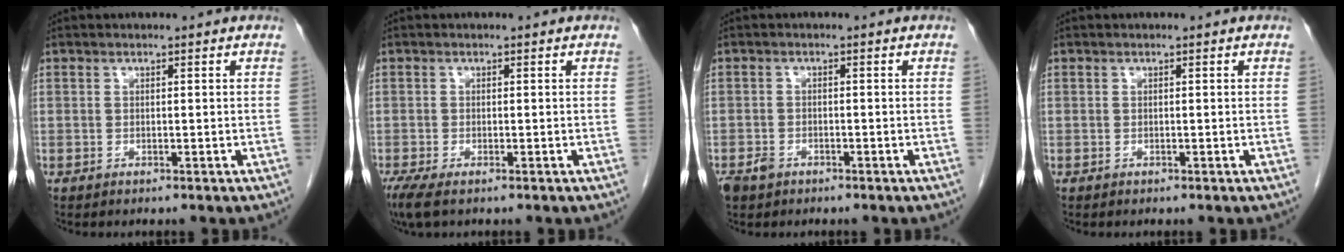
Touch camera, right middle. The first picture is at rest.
{"total": 3.6, "force": [-2.4, 1.0, 2.5], "torque": [-0.052, -0.012, -0.042]}
{"total": 2.3, "force": [-1.5, 1.5, 0.9], "torque": [-0.022, 0.002, -0.022]}
{"total": 0.0}